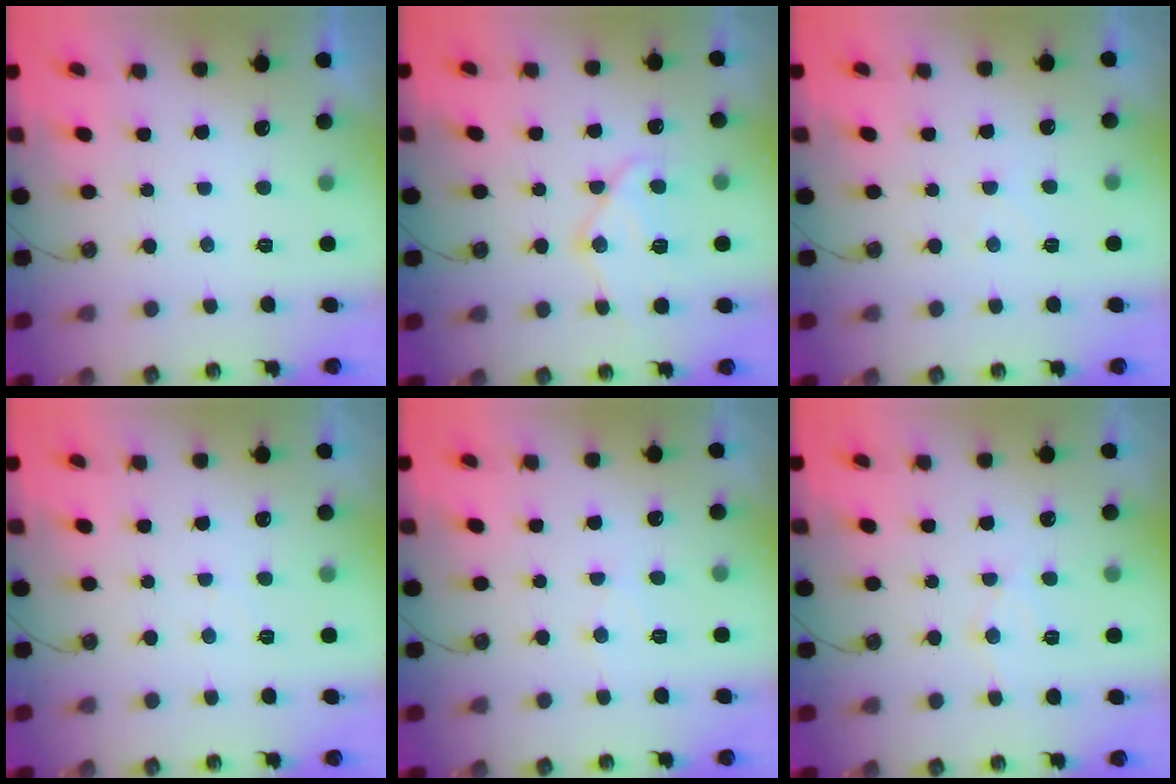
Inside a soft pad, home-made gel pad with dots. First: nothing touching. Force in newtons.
{"total": 13.6, "press": 13.5, "slide": 1.5}
{"total": 3.2, "press": 3.2, "slide": 0.5}
{"total": 2.8, "press": 2.8, "slide": 0.5}
{"total": 4.8, "press": 4.8, "slide": 0.3}
{"total": 7.4, "press": 7.4, "slide": 0.5}